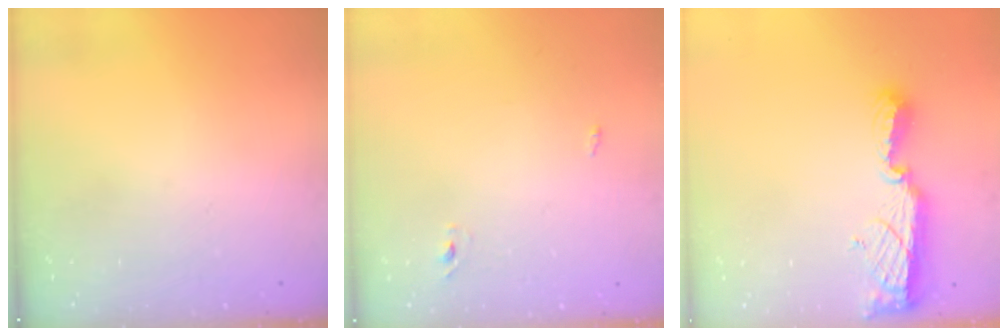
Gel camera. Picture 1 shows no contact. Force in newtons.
{"total": 2.3, "press": 2.1, "slide": 1.0}
{"total": 11.5, "press": 10.3, "slide": 5.0}